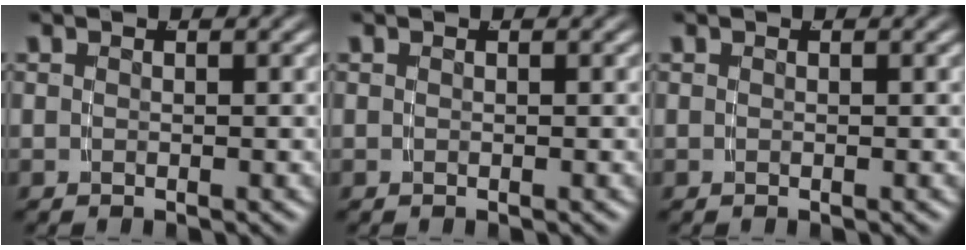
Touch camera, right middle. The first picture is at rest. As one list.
[{"total": 0.0}, {"total": 0.0}]